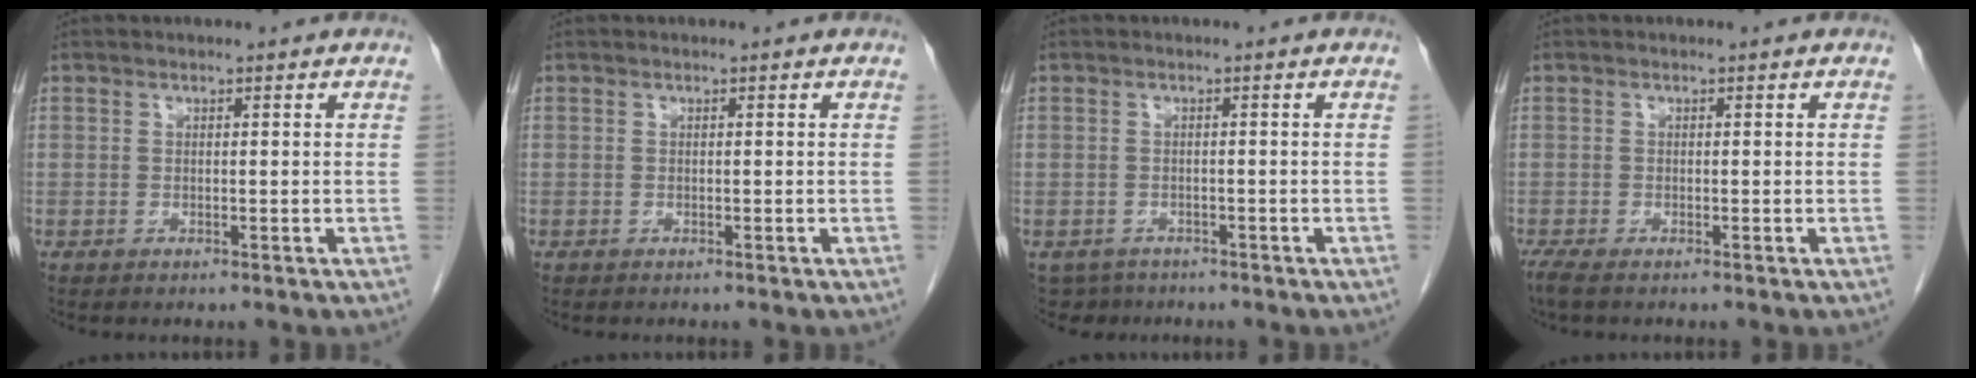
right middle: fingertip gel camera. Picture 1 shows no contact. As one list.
[{"total": 0.0}, {"total": 3.5, "force": [-2.7, 2.2, 0.0], "torque": [0.003, 0.001, -0.041]}, {"total": 2.1, "force": [-1.6, 0.4, 1.3], "torque": [-0.028, -0.009, -0.028]}]